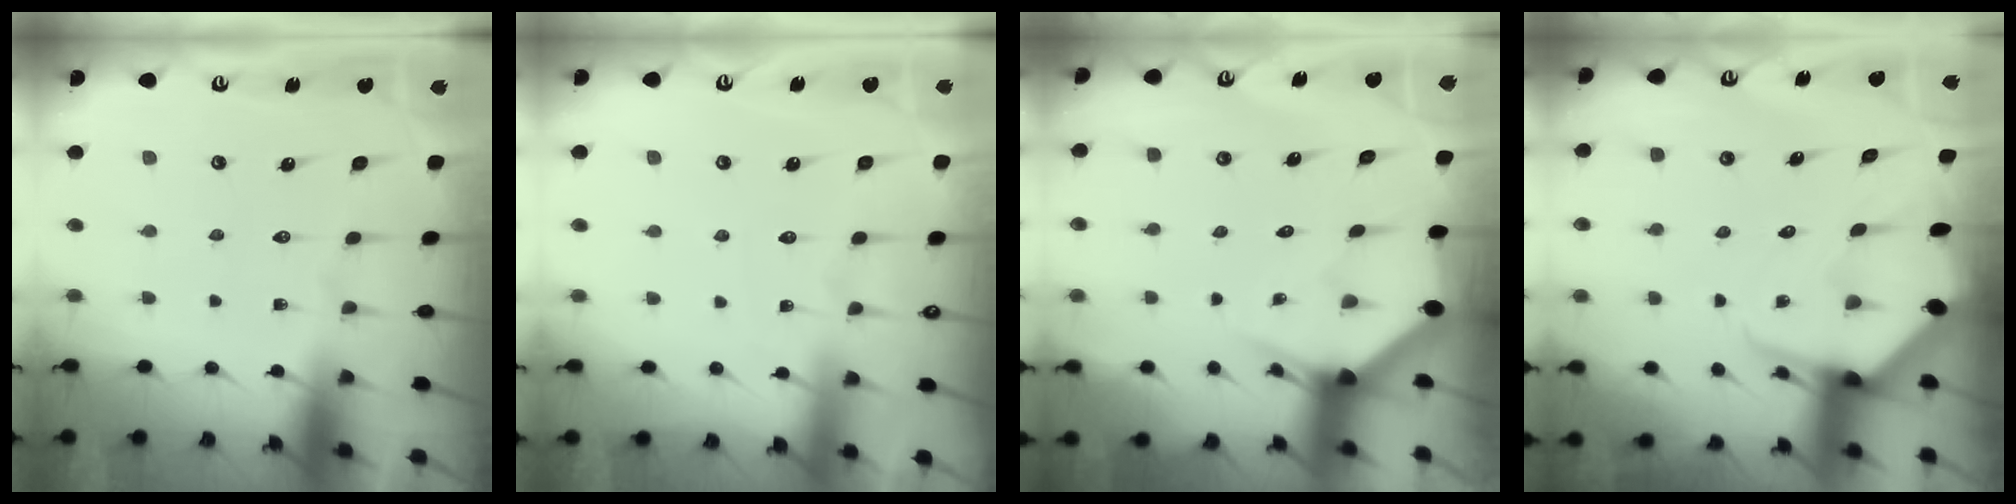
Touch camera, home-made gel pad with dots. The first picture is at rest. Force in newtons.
{"total": 2.1, "press": 2.1, "slide": 0.2}
{"total": 3.0, "press": 3.0, "slide": 0.1}
{"total": 6.7, "press": 6.6, "slide": 0.8}